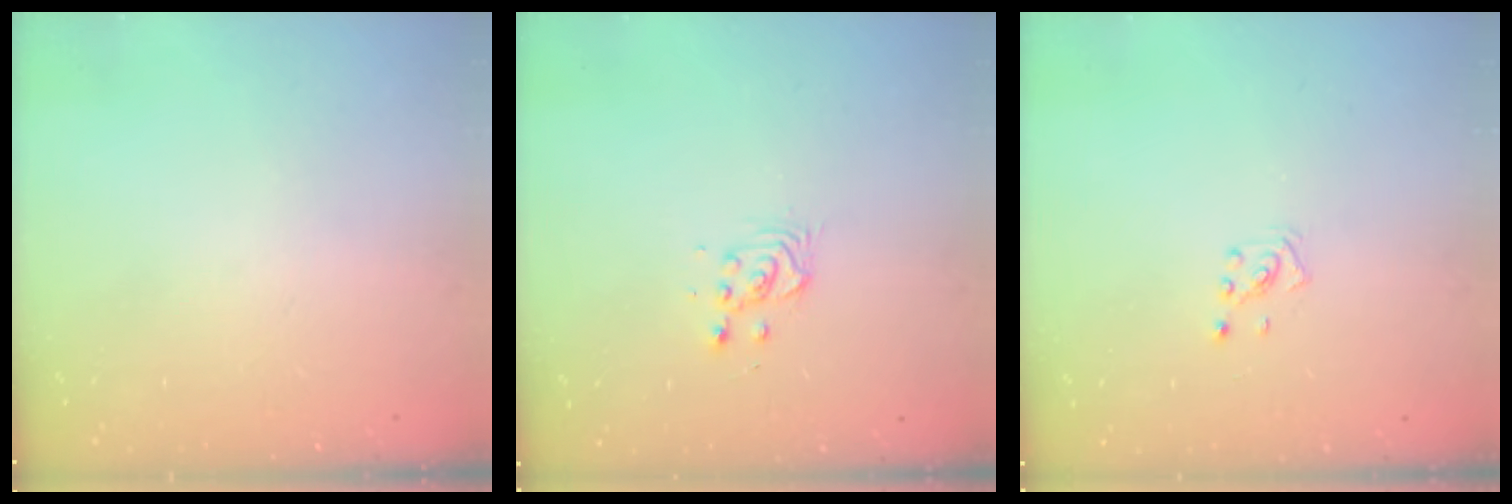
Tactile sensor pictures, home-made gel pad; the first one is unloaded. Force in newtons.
{"total": 3.2, "press": 3.2, "slide": 0.2}
{"total": 2.0, "press": 2.0, "slide": 0.6}